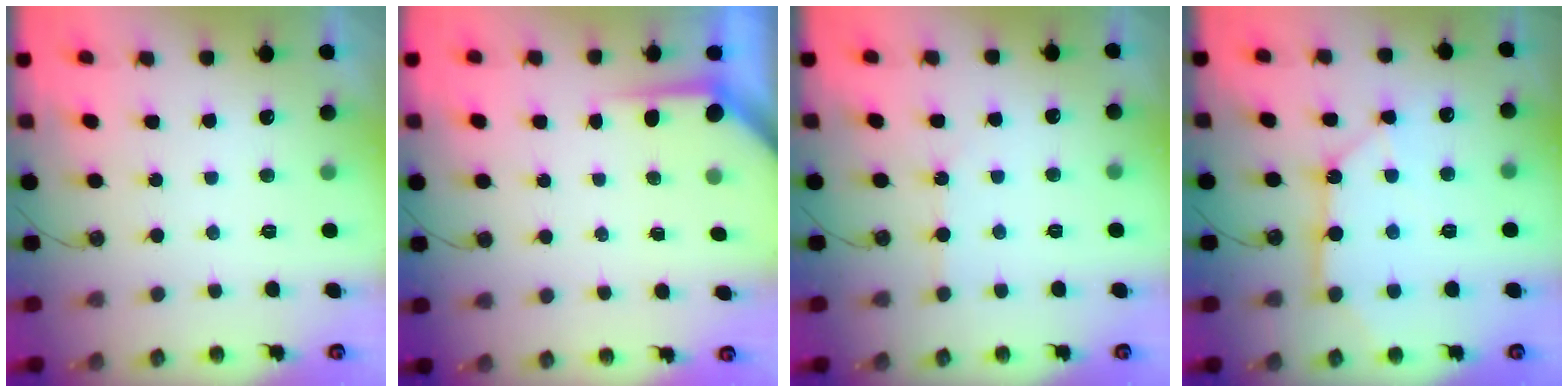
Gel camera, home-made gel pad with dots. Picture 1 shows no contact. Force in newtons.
{"total": 3.8, "press": 3.7, "slide": 0.4}
{"total": 1.4, "press": 1.3, "slide": 0.3}
{"total": 12.3, "press": 12.2, "slide": 1.6}